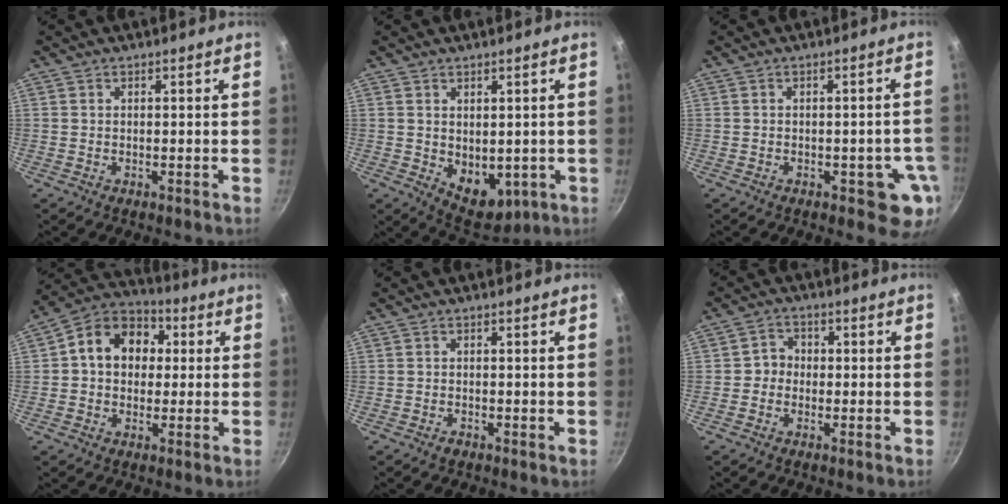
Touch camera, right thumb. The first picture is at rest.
{"total": 7.7, "force": [-0.2, 5.2, 5.7], "torque": [-0.054, -0.017, 0.019]}
{"total": 6.4, "force": [-2.0, 3.4, 5.1], "torque": [-0.021, 0.011, -0.023]}
{"total": 12.7, "force": [1.9, 10.1, 7.6], "torque": [-0.085, 0.027, 0.008]}
{"total": 0.7, "force": [-0.4, 0.4, 0.4], "torque": [-0.007, 0.001, -0.009]}
{"total": 3.4, "force": [-0.5, 3.1, 1.2], "torque": [0.005, 0.011, -0.017]}